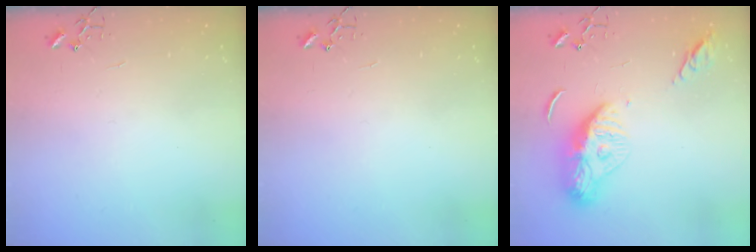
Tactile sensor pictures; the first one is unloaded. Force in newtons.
{"total": 0.0}
{"total": 13.6, "press": 13.6, "slide": 1.3}